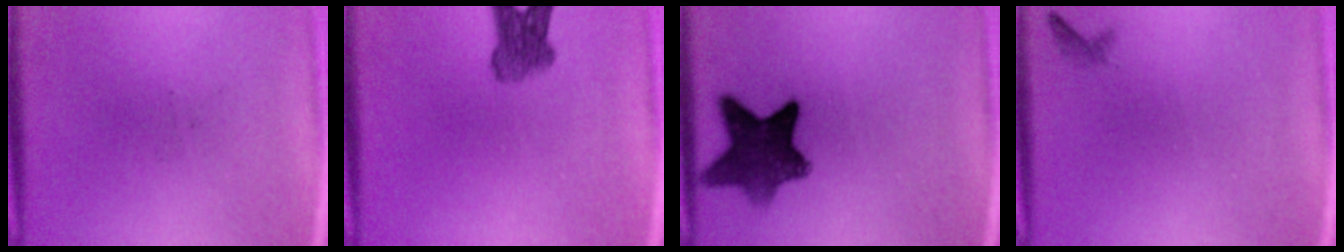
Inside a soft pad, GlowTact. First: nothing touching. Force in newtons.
{"total": 4.7}
{"total": 9.8}
{"total": 0.6}